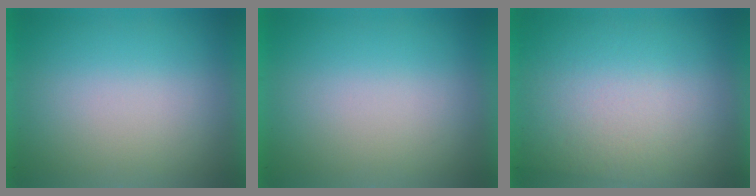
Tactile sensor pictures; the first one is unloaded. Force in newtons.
{"total": 0.0}
{"total": 2.9}